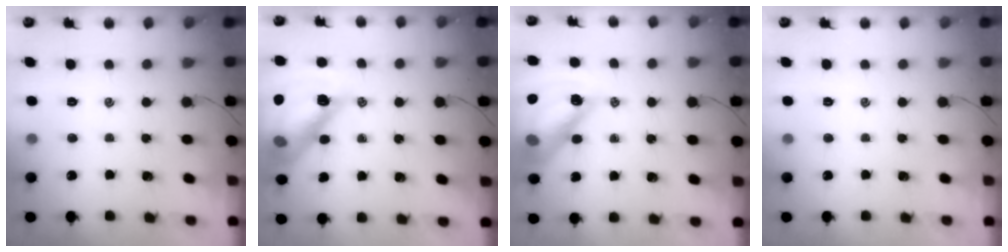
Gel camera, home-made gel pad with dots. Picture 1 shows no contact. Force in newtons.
{"total": 20.2, "press": 20.1, "slide": 2.2}
{"total": 18.1, "press": 17.7, "slide": 3.8}
{"total": 0.0}